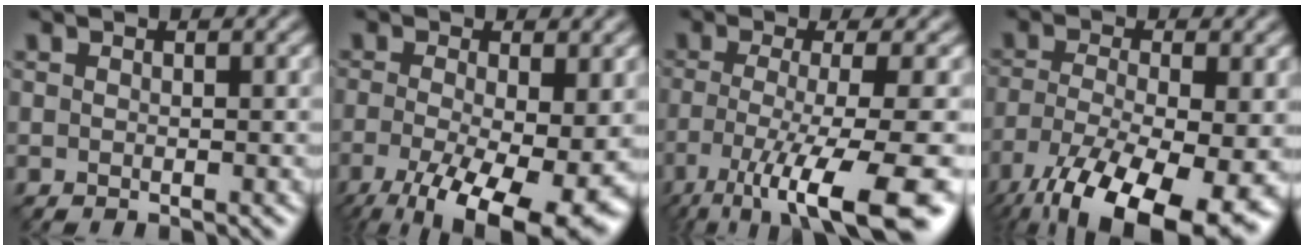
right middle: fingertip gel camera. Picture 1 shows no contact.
{"total": 10.3, "force": [-4.6, 3.4, 8.5], "torque": [-0.160, -0.032, -0.067]}
{"total": 10.0, "force": [-5.6, 2.1, 8.0], "torque": [-0.137, -0.011, -0.093]}
{"total": 14.2, "force": [-8.6, 5.0, 10.2], "torque": [-0.211, -0.036, -0.139]}